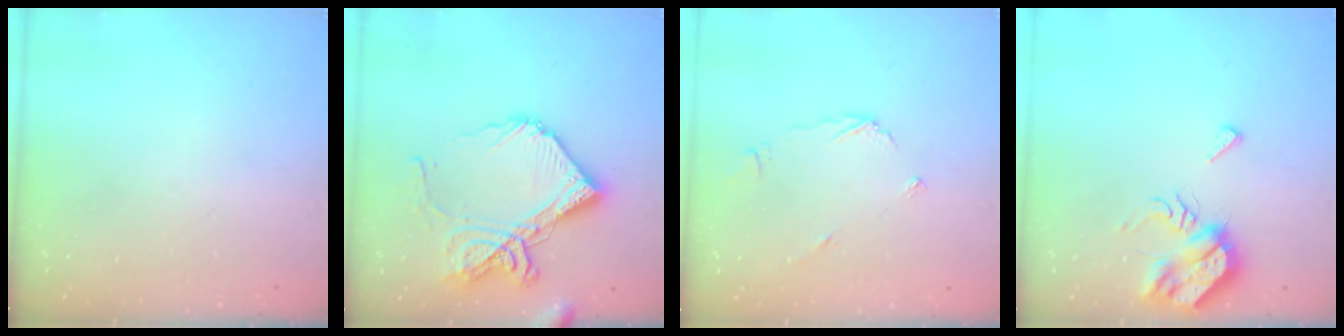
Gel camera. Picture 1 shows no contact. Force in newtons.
{"total": 19.0, "press": 18.9, "slide": 2.4}
{"total": 3.3, "press": 3.3, "slide": 0.3}
{"total": 9.4, "press": 9.3, "slide": 1.0}